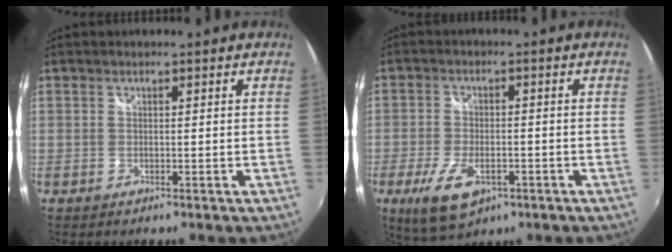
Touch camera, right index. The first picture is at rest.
{"total": 10.0, "force": [-4.8, 5.0, 7.2], "torque": [-0.161, -0.022, -0.080]}